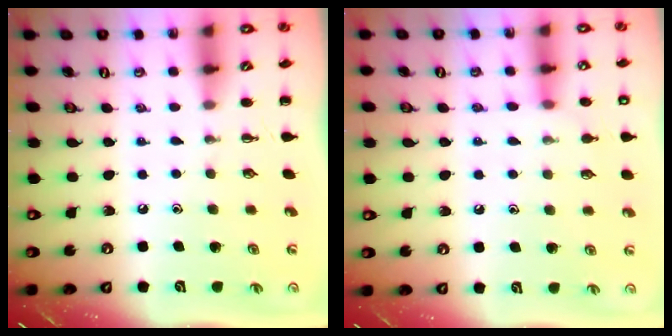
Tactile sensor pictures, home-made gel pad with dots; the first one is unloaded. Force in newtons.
{"total": 7.8, "press": 7.5, "slide": 2.2}